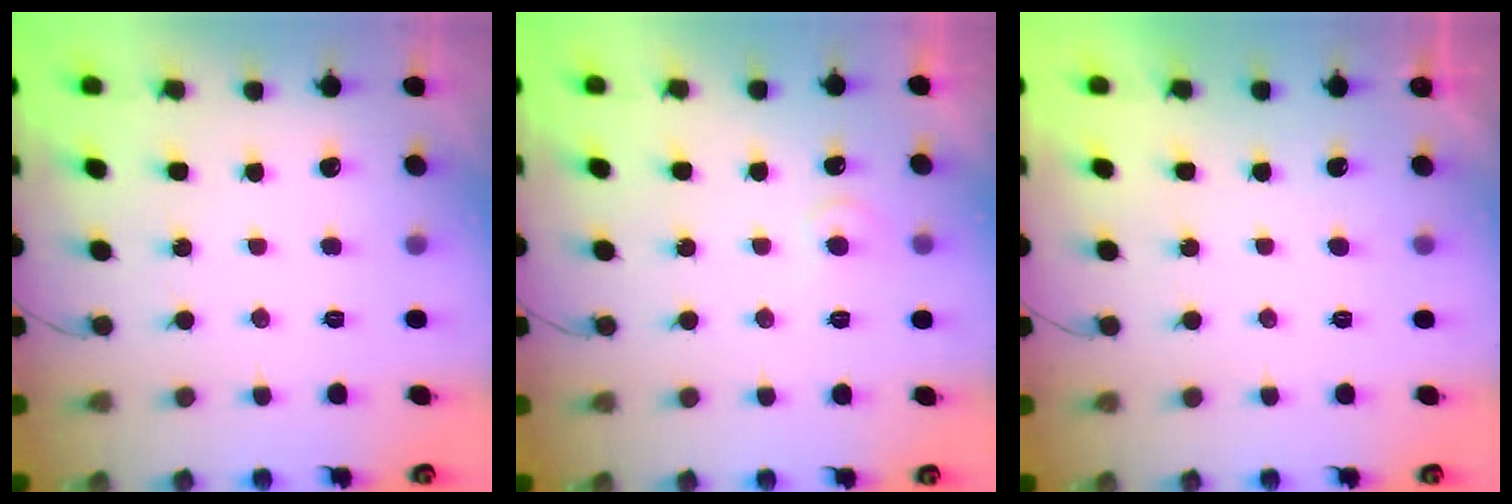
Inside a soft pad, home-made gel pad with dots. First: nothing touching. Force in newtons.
{"total": 4.1, "press": 4.1, "slide": 0.5}
{"total": 1.2, "press": 1.1, "slide": 0.3}